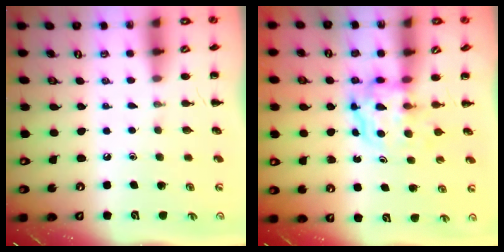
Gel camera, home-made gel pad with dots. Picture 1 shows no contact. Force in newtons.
{"total": 4.0, "press": 4.0, "slide": 0.4}